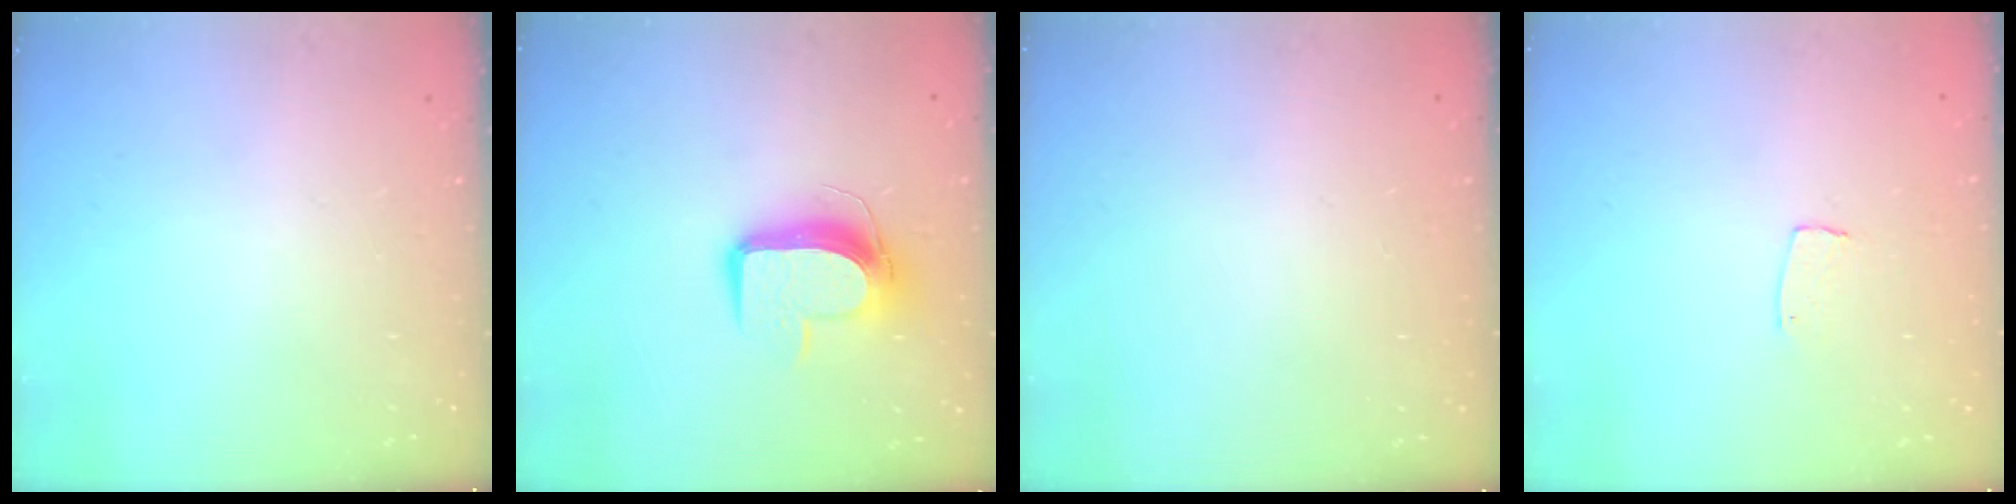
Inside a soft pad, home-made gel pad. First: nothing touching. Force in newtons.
{"total": 11.1, "press": 11.0, "slide": 1.0}
{"total": 0.0}
{"total": 4.3, "press": 4.3, "slide": 0.2}